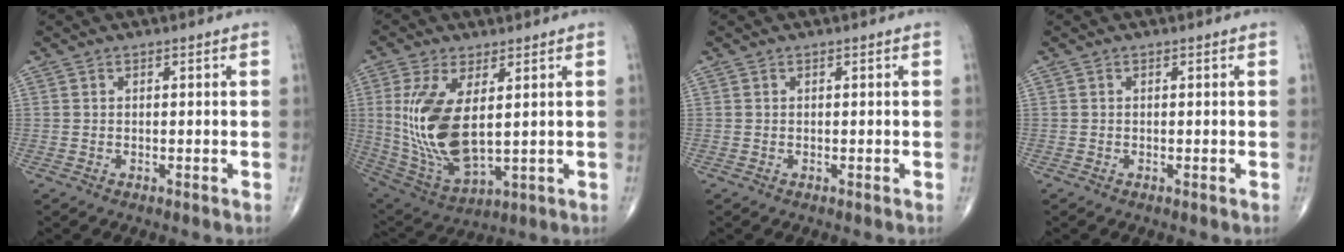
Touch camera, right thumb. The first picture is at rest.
{"total": 15.9, "force": [2.2, 7.2, 14.0], "torque": [-0.291, -0.021, 0.064]}
{"total": 0.0}
{"total": 0.0}